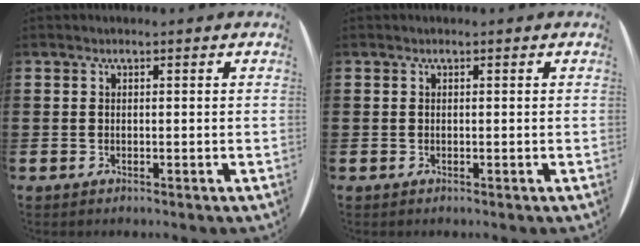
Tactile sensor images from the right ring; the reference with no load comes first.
{"total": 0.0}